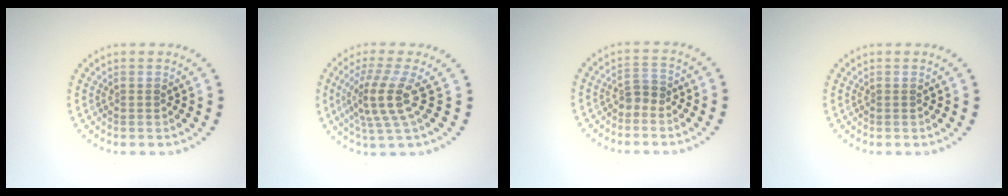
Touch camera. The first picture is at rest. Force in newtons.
{"total": 4.0, "press": 3.1, "slide": 2.6}
{"total": 1.3, "press": 1.1, "slide": 0.7}
{"total": 0.0}